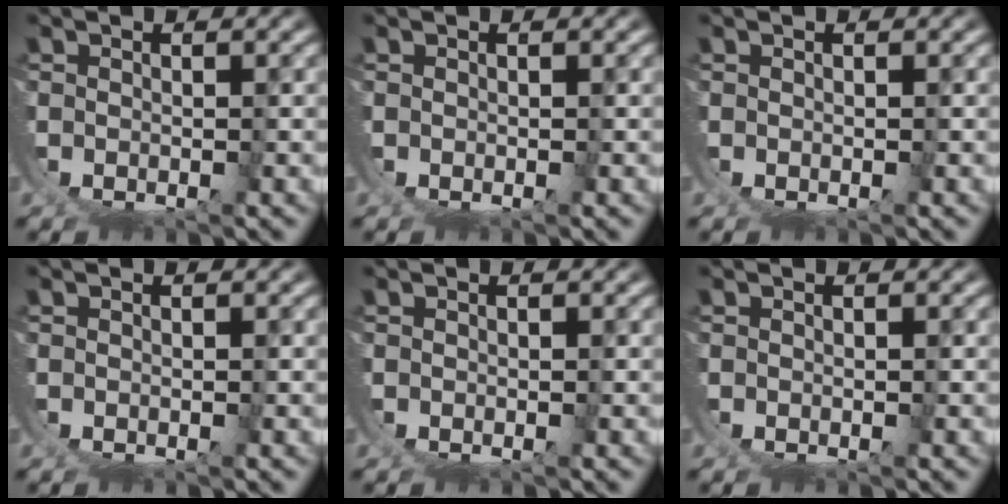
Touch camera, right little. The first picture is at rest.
{"total": 0.0}
{"total": 0.0}
{"total": 0.0}
{"total": 0.0}
{"total": 0.0}